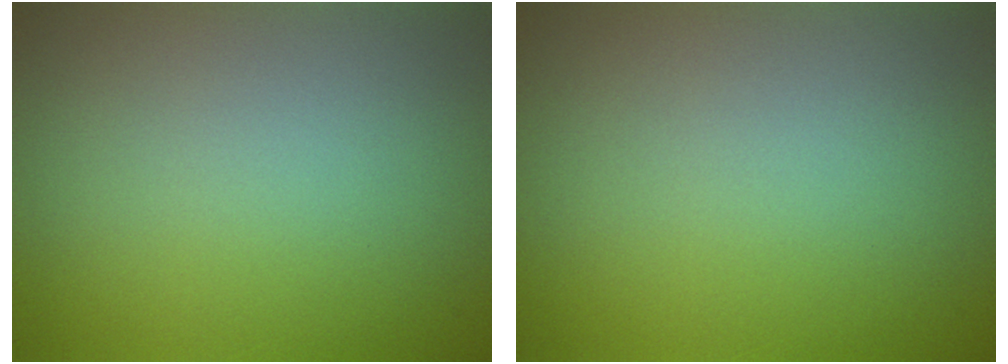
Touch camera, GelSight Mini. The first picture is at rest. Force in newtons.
{"total": 0.0}